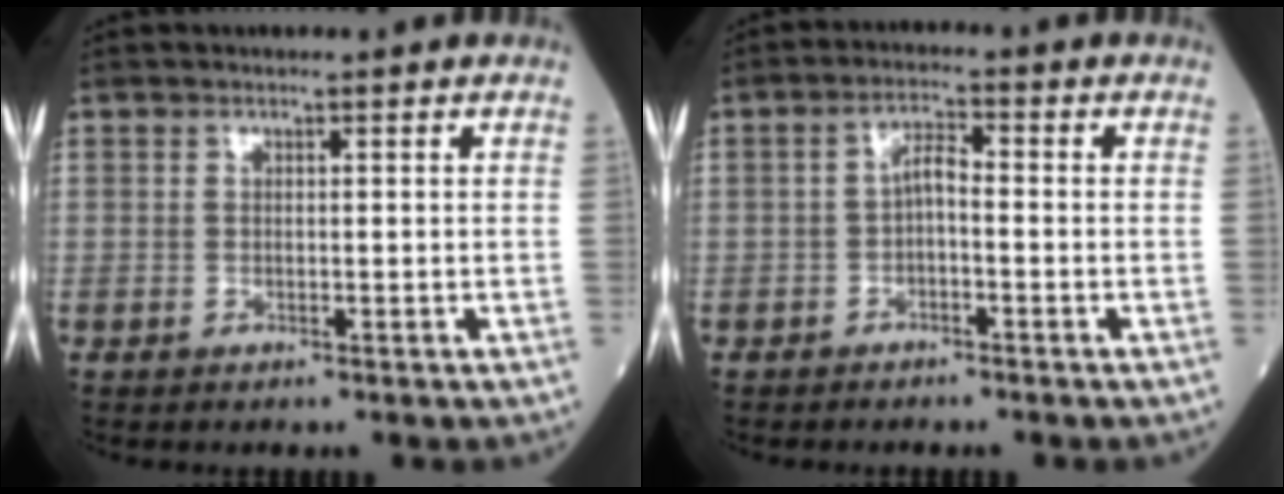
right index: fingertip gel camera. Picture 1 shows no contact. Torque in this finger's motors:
{"motor_torque": [0.32, -0.17, 0.18, 0.05]}